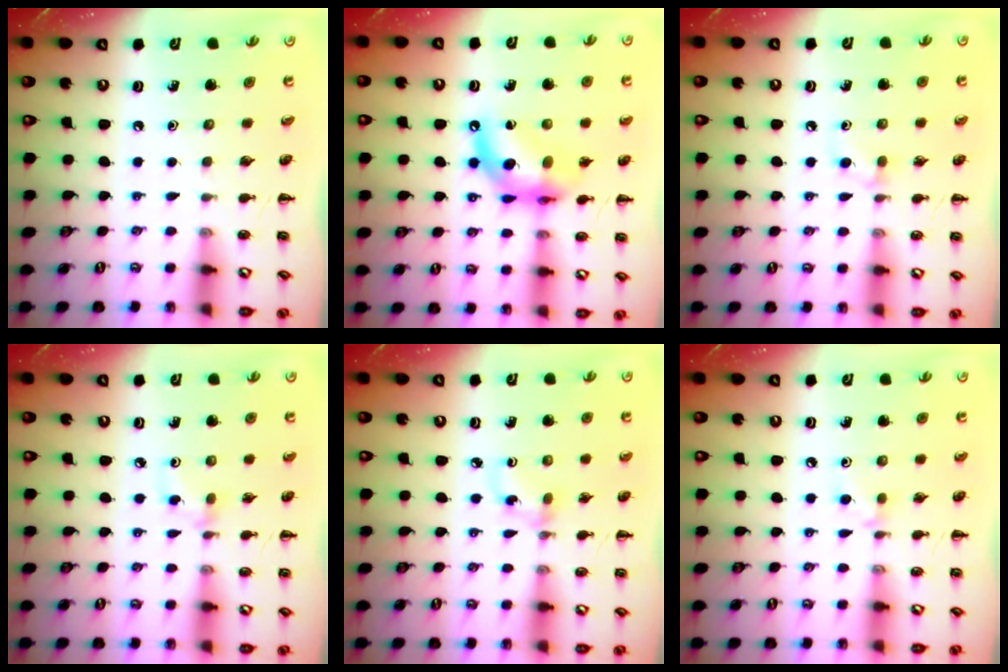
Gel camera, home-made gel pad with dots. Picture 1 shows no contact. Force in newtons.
{"total": 12.7, "press": 12.3, "slide": 3.2}
{"total": 5.0, "press": 4.6, "slide": 2.0}
{"total": 2.9, "press": 2.8, "slide": 0.7}
{"total": 2.9, "press": 2.7, "slide": 0.9}
{"total": 4.7, "press": 4.5, "slide": 1.6}